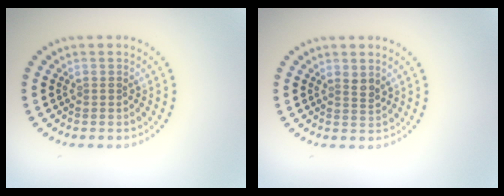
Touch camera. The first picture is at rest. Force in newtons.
{"total": 1.0, "press": 0.8, "slide": 0.7}